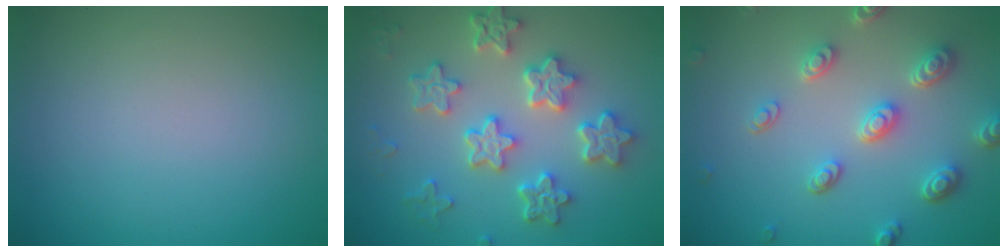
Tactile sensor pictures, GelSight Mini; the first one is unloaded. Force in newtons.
{"total": 5.8, "press": 5.2, "slide": 2.7}
{"total": 4.6, "press": 3.6, "slide": 2.8}